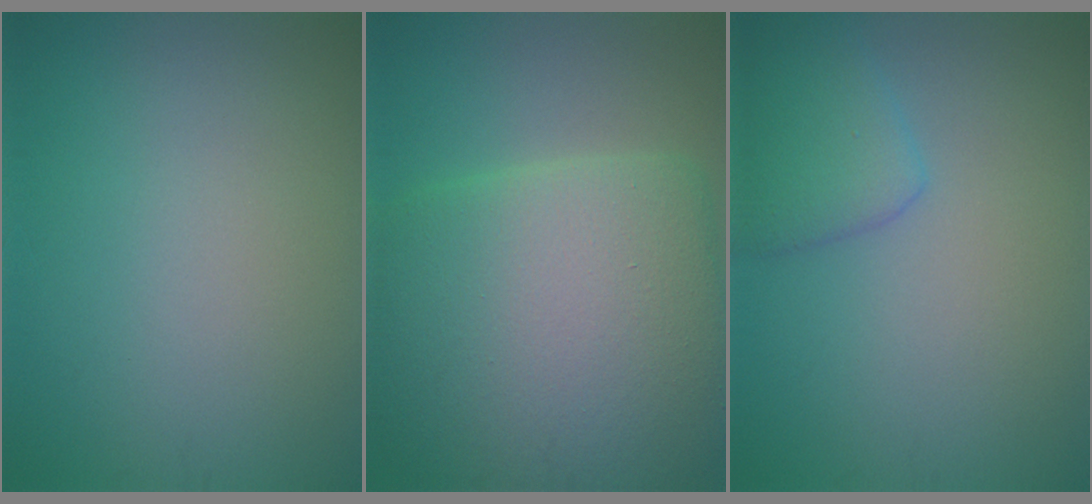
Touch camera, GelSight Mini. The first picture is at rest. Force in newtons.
{"total": 13.2, "press": 13.2, "slide": 0.2}
{"total": 2.8, "press": 2.8, "slide": 0.2}